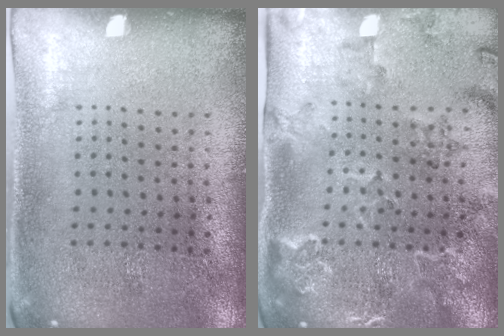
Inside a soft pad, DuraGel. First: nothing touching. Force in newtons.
{"total": 2.4, "press": 2.2, "slide": 0.8}